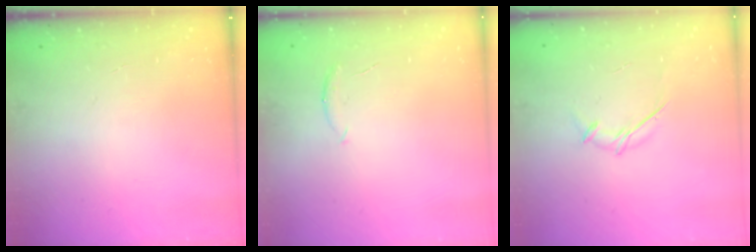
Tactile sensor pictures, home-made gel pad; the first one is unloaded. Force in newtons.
{"total": 5.0, "press": 4.9, "slide": 1.0}
{"total": 3.8, "press": 3.7, "slide": 0.7}